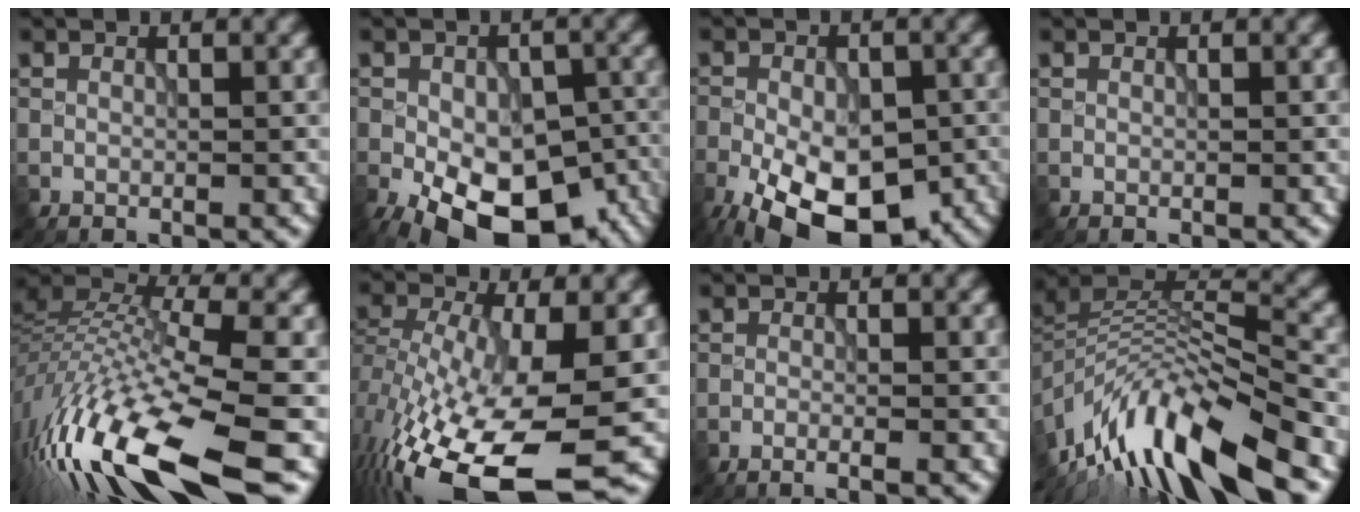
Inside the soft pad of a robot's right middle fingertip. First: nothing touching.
{"total": 15.5, "force": [-7.3, 8.6, 10.7], "torque": [-0.158, -0.043, -0.096]}
{"total": 14.0, "force": [-7.1, 7.3, 9.6], "torque": [-0.151, -0.035, -0.108]}
{"total": 0.0}
{"total": 15.9, "force": [-7.2, 4.3, 13.5], "torque": [-0.283, 0.014, -0.133]}
{"total": 15.5, "force": [-6.1, 5.6, 13.2], "torque": [-0.271, -0.025, -0.094]}
{"total": 1.4, "force": [-0.8, 0.3, 1.2], "torque": [-0.009, -0.004, -0.024]}
{"total": 12.5, "force": [-7.6, 4.1, 9.0], "torque": [-0.173, 0.017, -0.137]}